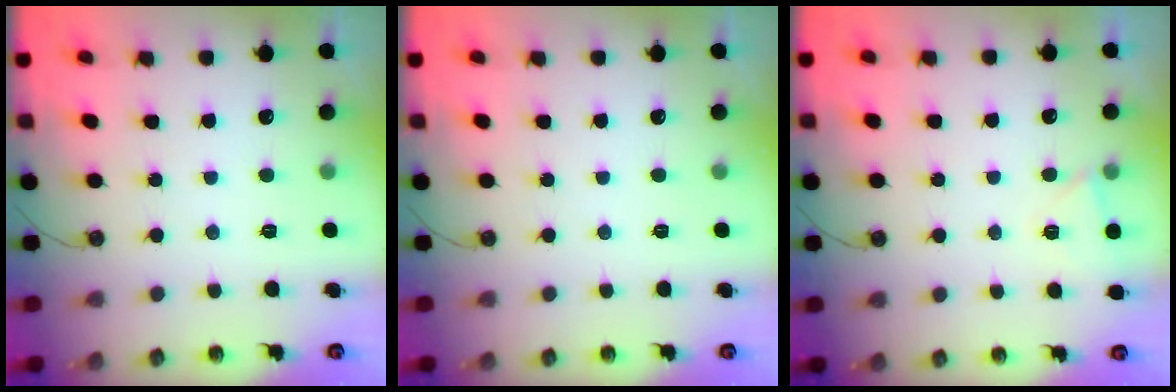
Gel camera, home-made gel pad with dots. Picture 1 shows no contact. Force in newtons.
{"total": 0.0}
{"total": 4.0, "press": 4.0, "slide": 0.4}